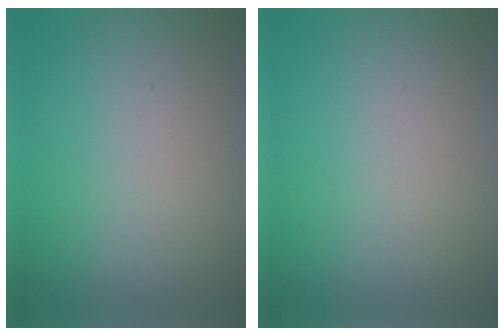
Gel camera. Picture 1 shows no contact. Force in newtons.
{"total": 0.0}